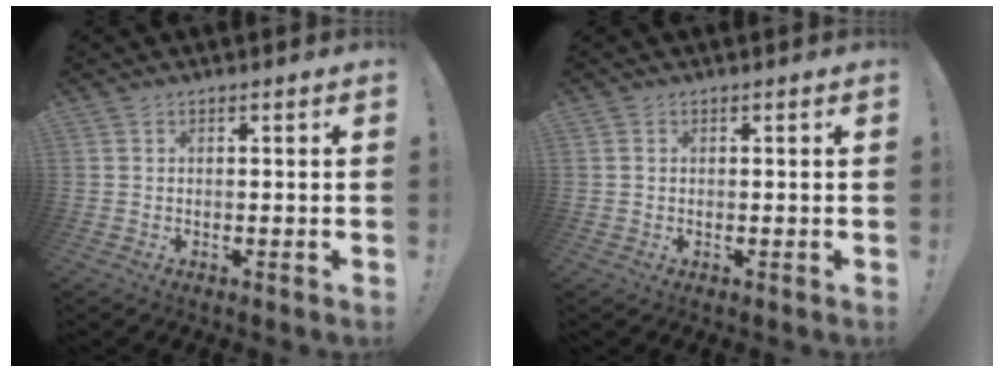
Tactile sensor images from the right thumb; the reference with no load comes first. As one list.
[{"total": 0.7, "force": [0.2, 0.7, 0.1], "torque": [-0.003, 0.003, 0.004]}]